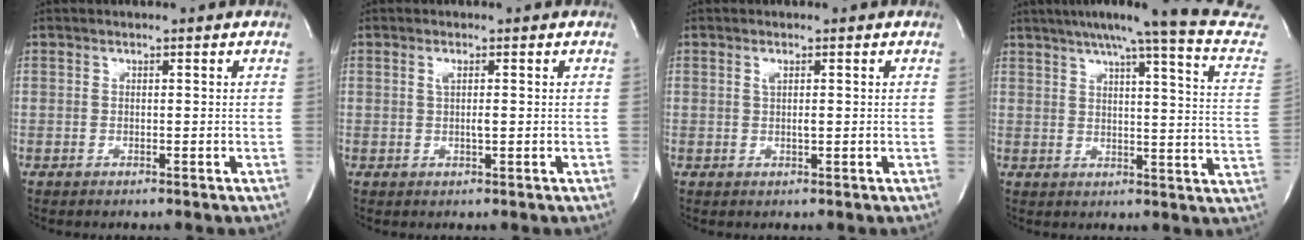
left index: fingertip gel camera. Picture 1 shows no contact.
{"total": 1.8, "force": [0.2, 0.2, 1.7], "torque": [-0.037, -0.001, 0.004]}
{"total": 1.5, "force": [0.3, 0.2, 1.4], "torque": [-0.032, -0.001, 0.007]}
{"total": 19.8, "force": [16.8, -1.1, 10.4], "torque": [-0.150, -0.055, 0.191]}